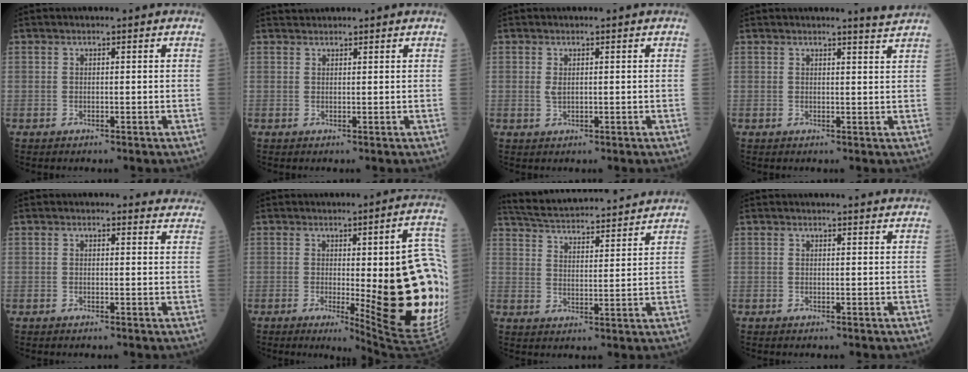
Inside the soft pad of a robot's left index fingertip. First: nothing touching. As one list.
[{"total": 1.6, "force": [1.6, 0.1, 0.0], "torque": [-0.005, 0.023, 0.034]}, {"total": 1.1, "force": [0.2, 0.4, 1.0], "torque": [-0.022, -0.003, 0.008]}, {"total": 2.2, "force": [2.0, -0.9, 0.0], "torque": [-0.015, -0.018, 0.022]}, {"total": 5.0, "force": [4.8, 1.5, 0.0], "torque": [0.023, -0.014, 0.020]}, {"total": 21.1, "force": [-1.6, 3.2, 20.8], "torque": [-0.170, -0.004, 0.000]}, {"total": 21.2, "force": [20.0, 2.1, 6.9], "torque": [-0.120, 0.020, 0.286]}, {"total": 3.8, "force": [3.7, 0.3, 0.7], "torque": [-0.011, 0.012, 0.035]}]